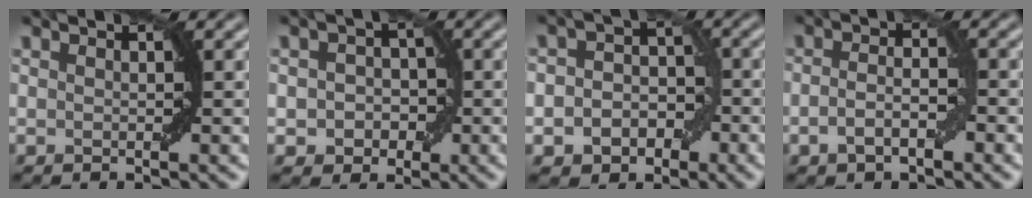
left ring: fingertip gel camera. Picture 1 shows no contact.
{"total": 2.7, "force": [-0.5, 2.3, 1.3], "torque": [-0.007, -0.001, -0.011]}
{"total": 4.8, "force": [-1.7, 3.8, 2.4], "torque": [-0.008, -0.001, -0.037]}
{"total": 2.8, "force": [-1.0, 1.2, 2.3], "torque": [-0.042, 0.000, -0.021]}